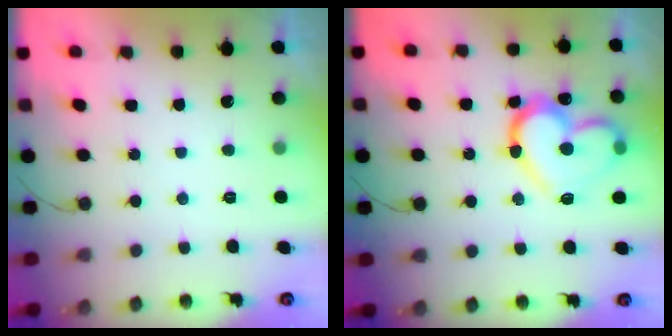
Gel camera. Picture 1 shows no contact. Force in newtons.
{"total": 18.6, "press": 18.6, "slide": 1.5}